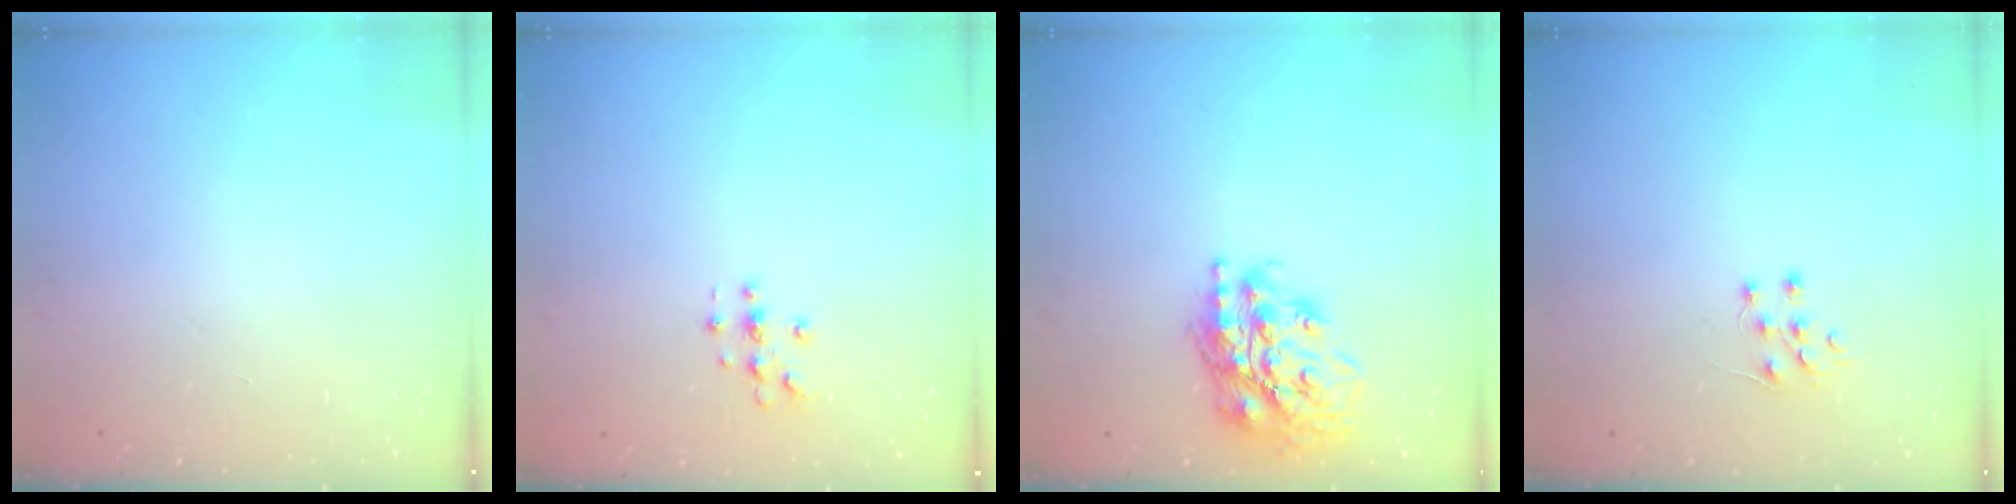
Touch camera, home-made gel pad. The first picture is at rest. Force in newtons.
{"total": 2.9, "press": 2.9, "slide": 0.3}
{"total": 19.9, "press": 19.8, "slide": 2.4}
{"total": 4.7, "press": 4.7, "slide": 0.3}